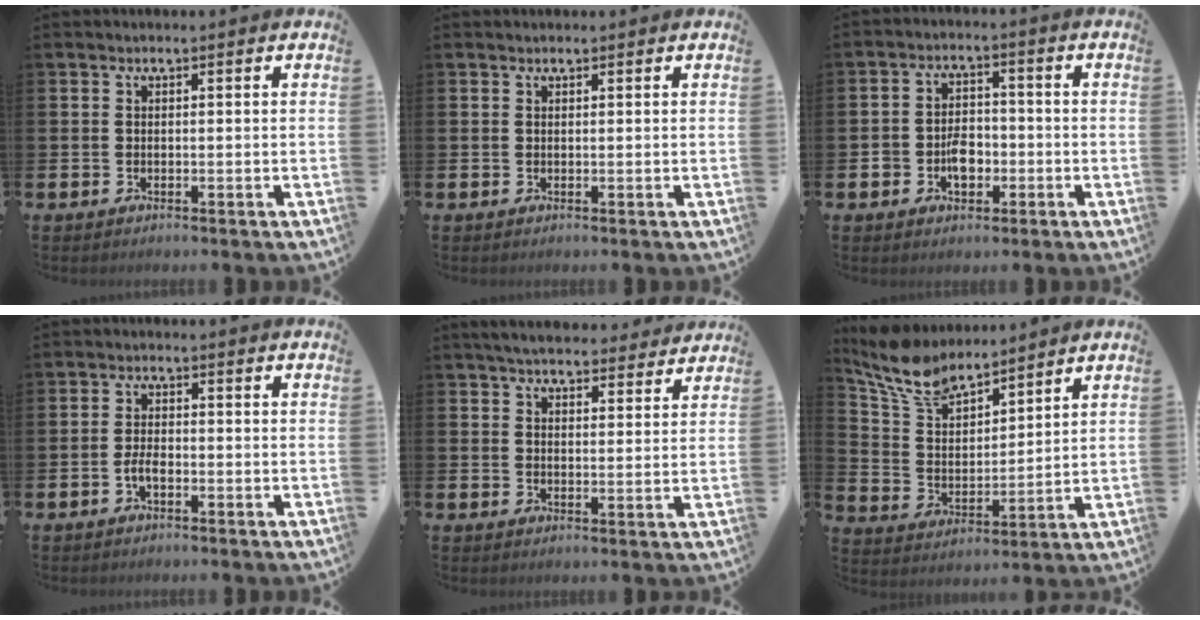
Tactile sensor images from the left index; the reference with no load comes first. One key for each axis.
{"total": 0.6, "fx": 0.5, "fy": 0.2, "fz": 0.1, "tx": 0.004, "ty": -0.001, "tz": 0.009}
{"total": 4.2, "fx": -1.3, "fy": 3.1, "fz": 2.5, "tx": -0.040, "ty": 0.003, "tz": -0.029}
{"total": 2.3, "fx": -0.8, "fy": 1.1, "fz": 1.8, "tx": -0.033, "ty": 0.002, "tz": -0.017}
{"total": 4.9, "fx": 4.7, "fy": 1.0, "fz": 0.9, "tx": -0.028, "ty": -0.025, "tz": 0.083}
{"total": 8.8, "fx": 7.8, "fy": 2.9, "fz": 2.7, "tx": -0.090, "ty": -0.037, "tz": 0.144}